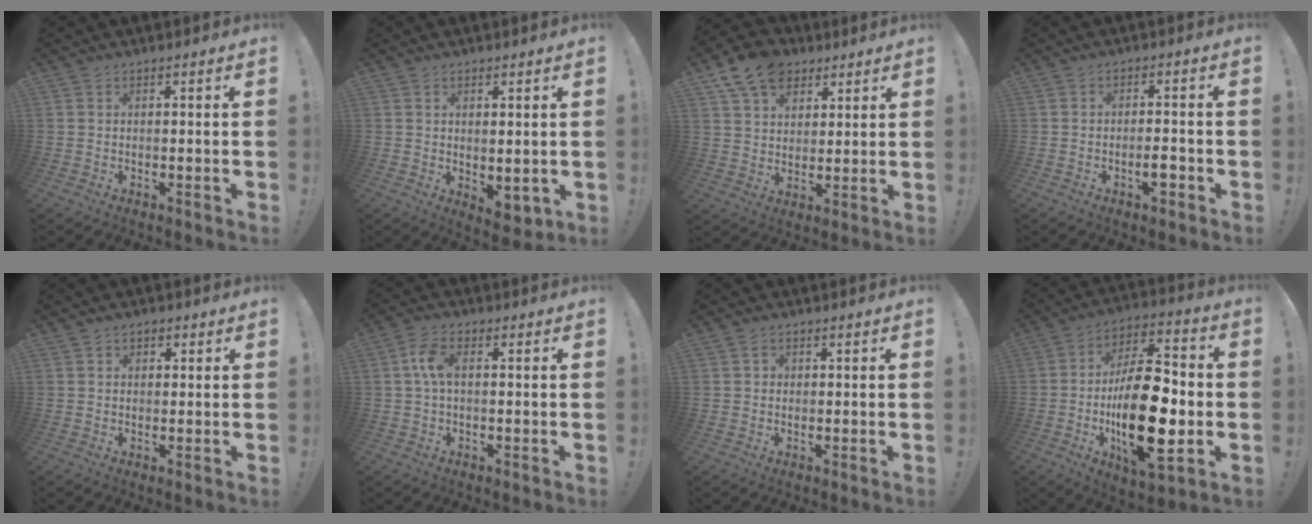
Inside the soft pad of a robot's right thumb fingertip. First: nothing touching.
{"total": 4.4, "force": [1.0, 2.4, 3.5], "torque": [-0.037, -0.016, 0.027]}
{"total": 13.6, "force": [7.8, 9.6, 5.7], "torque": [-0.089, -0.040, 0.152]}
{"total": 3.7, "force": [-1.9, 1.2, 2.9], "torque": [-0.038, 0.007, -0.032]}
{"total": 1.9, "force": [0.5, 1.7, 0.7], "torque": [0.001, -0.001, 0.007]}
{"total": 6.4, "force": [0.5, 3.3, 5.5], "torque": [-0.103, 0.005, 0.008]}
{"total": 1.7, "force": [0.4, 1.6, 0.6], "torque": [-0.004, 0.001, 0.006]}
{"total": 25.6, "force": [-4.4, 11.8, 22.4], "torque": [-0.395, 0.018, -0.062]}